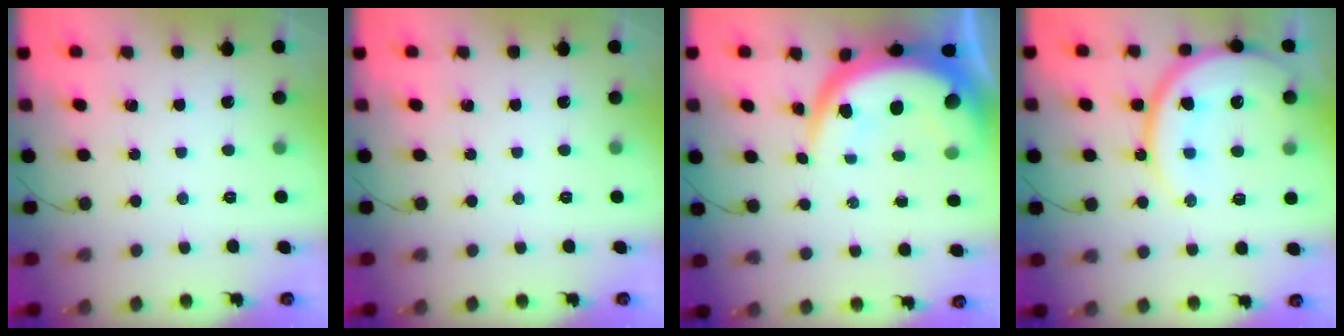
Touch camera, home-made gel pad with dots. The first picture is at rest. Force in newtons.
{"total": 0.0}
{"total": 12.7, "press": 12.7, "slide": 1.0}
{"total": 18.0, "press": 18.0, "slide": 1.7}